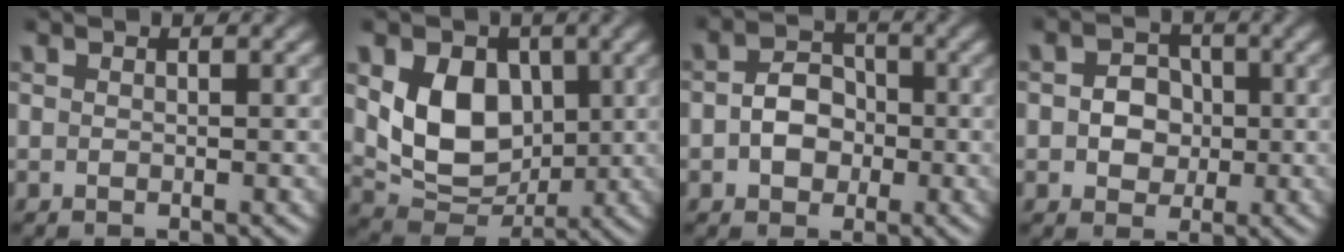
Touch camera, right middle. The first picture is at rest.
{"total": 7.5, "force": [1.3, 5.6, 4.9], "torque": [-0.087, -0.010, 0.022]}
{"total": 3.6, "force": [-0.6, 2.8, 2.2], "torque": [-0.032, 0.001, -0.017]}
{"total": 3.2, "force": [-0.2, 2.7, 1.7], "torque": [-0.015, 0.000, -0.013]}